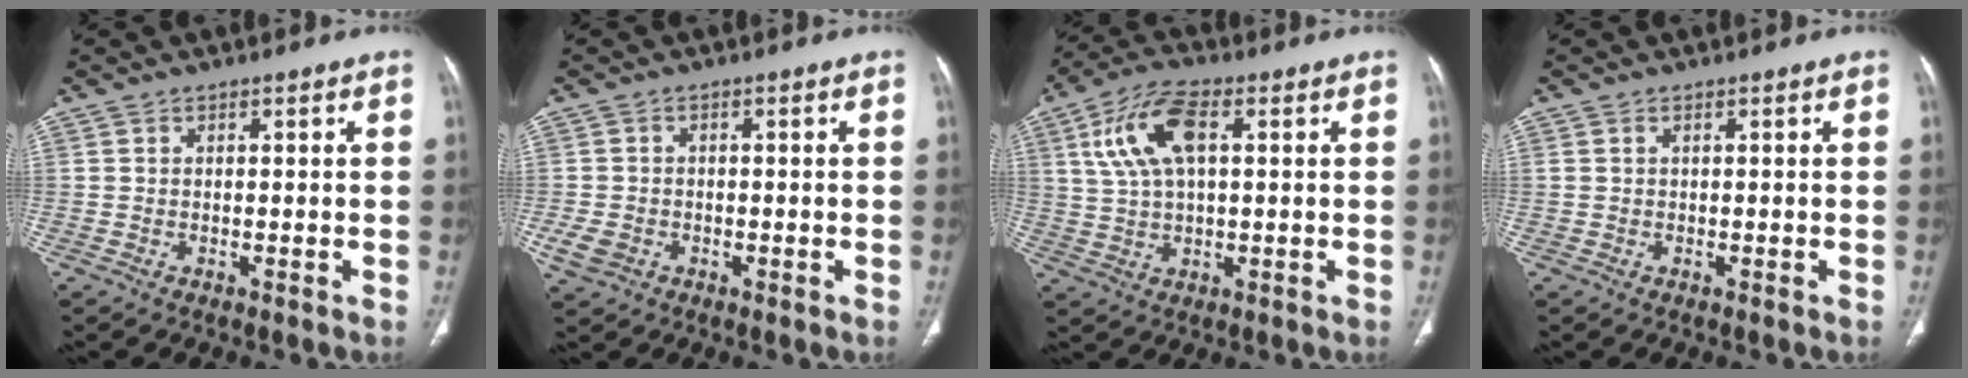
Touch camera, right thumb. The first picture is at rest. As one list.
[{"total": 3.9, "force": [-1.1, 3.2, 2.0], "torque": [-0.038, 0.002, -0.016]}, {"total": 11.6, "force": [3.3, 5.5, 9.7], "torque": [-0.197, 0.014, 0.062]}, {"total": 0.6, "force": [0.3, 0.3, 0.5], "torque": [-0.013, 0.009, 0.008]}]